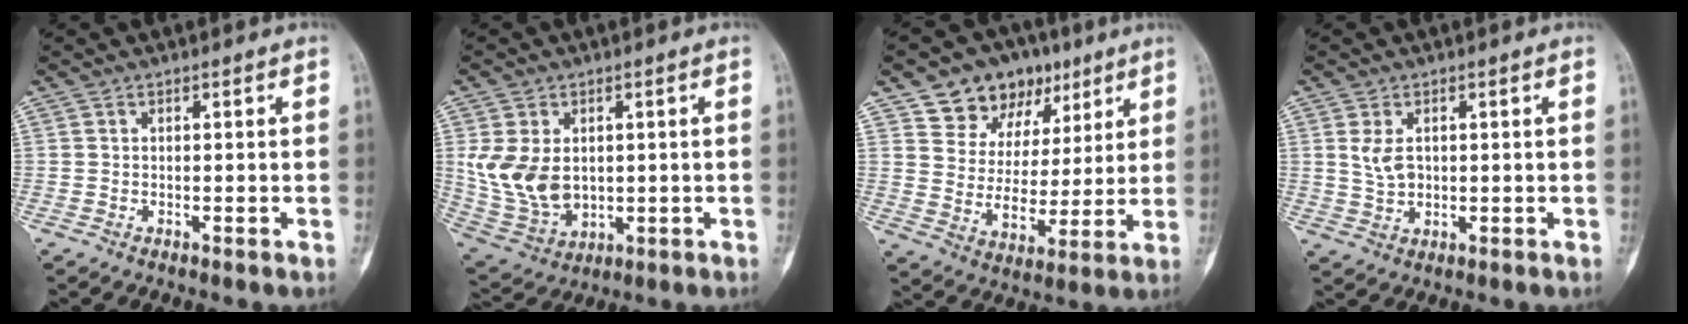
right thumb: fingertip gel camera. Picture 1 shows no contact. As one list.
[{"total": 11.8, "force": [0.9, 8.4, 8.2], "torque": [-0.144, -0.009, 0.040]}, {"total": 15.3, "force": [8.8, 11.1, 5.9], "torque": [-0.044, -0.026, 0.146]}, {"total": 3.9, "force": [0.8, 2.6, 2.8], "torque": [-0.046, -0.003, 0.023]}]